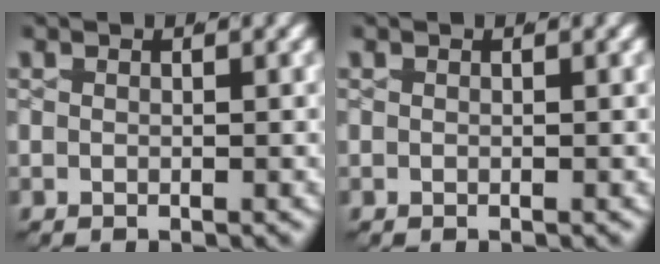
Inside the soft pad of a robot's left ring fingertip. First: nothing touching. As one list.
[{"total": 0.0}]